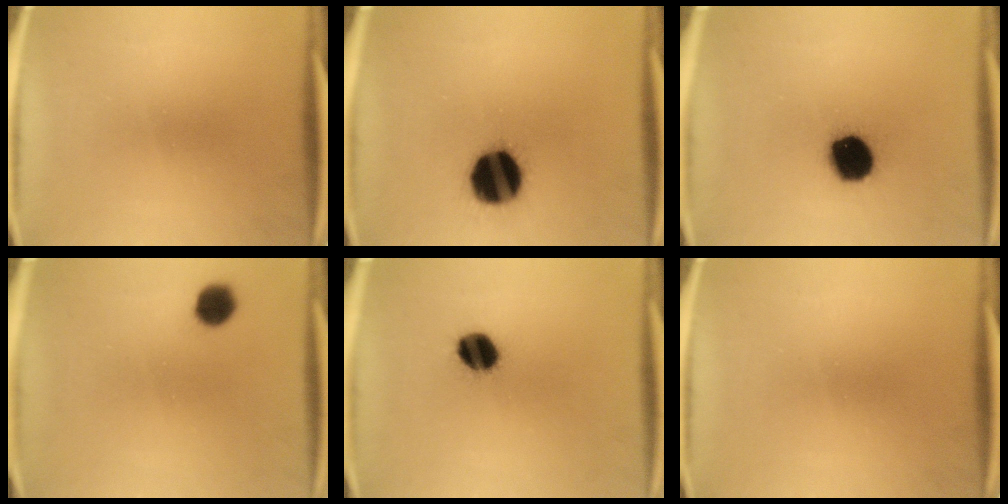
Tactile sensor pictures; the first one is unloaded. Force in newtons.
{"total": 17.1}
{"total": 13.7}
{"total": 4.8}
{"total": 8.2}
{"total": 0.0}